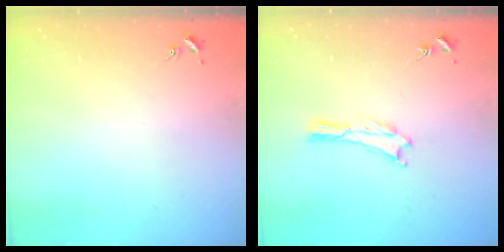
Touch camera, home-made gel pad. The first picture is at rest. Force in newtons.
{"total": 0.0}